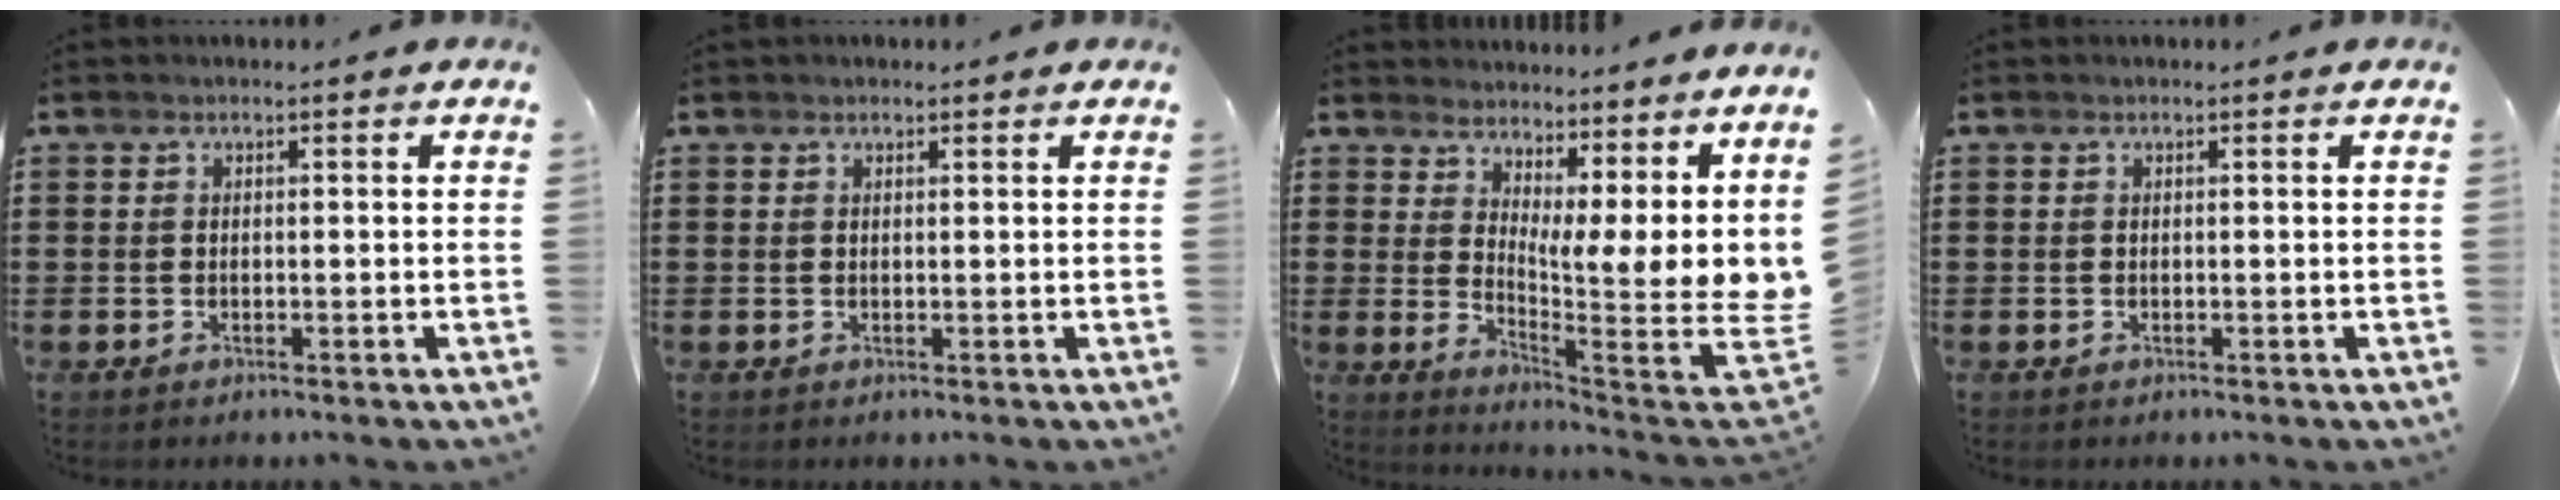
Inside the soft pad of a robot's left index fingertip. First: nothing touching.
{"total": 0.7, "force": [0.7, 0.2, -0.1], "torque": [-0.001, 0.001, 0.013]}
{"total": 6.1, "force": [3.1, 1.1, 5.1], "torque": [-0.084, -0.063, 0.048]}
{"total": 0.0}